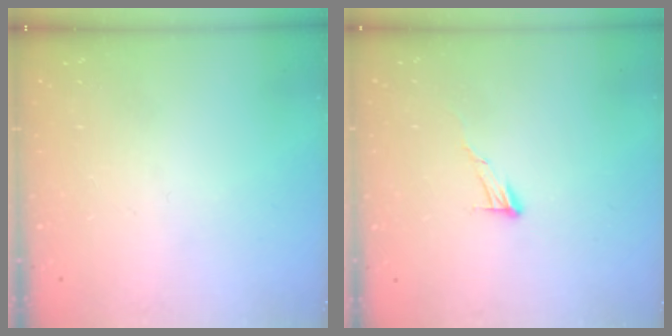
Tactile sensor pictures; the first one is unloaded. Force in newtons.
{"total": 6.5, "press": 6.5, "slide": 0.4}